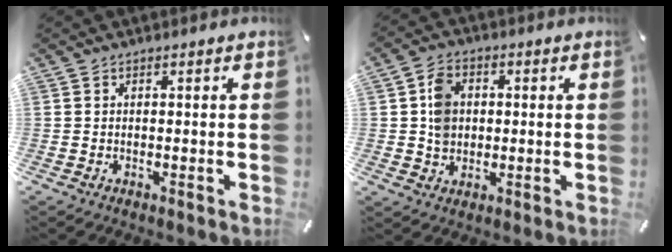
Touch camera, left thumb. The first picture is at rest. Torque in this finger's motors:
{"motor_torque": [1.23, 1.54, 0.62, -0.57, 0.29]}